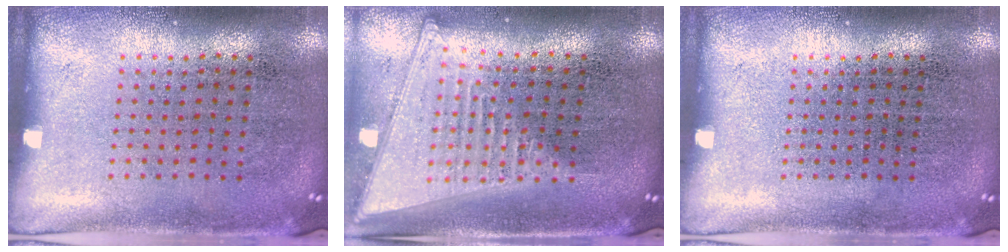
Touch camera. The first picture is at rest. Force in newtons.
{"total": 2.0, "press": 1.7, "slide": 1.0}
{"total": 0.0}